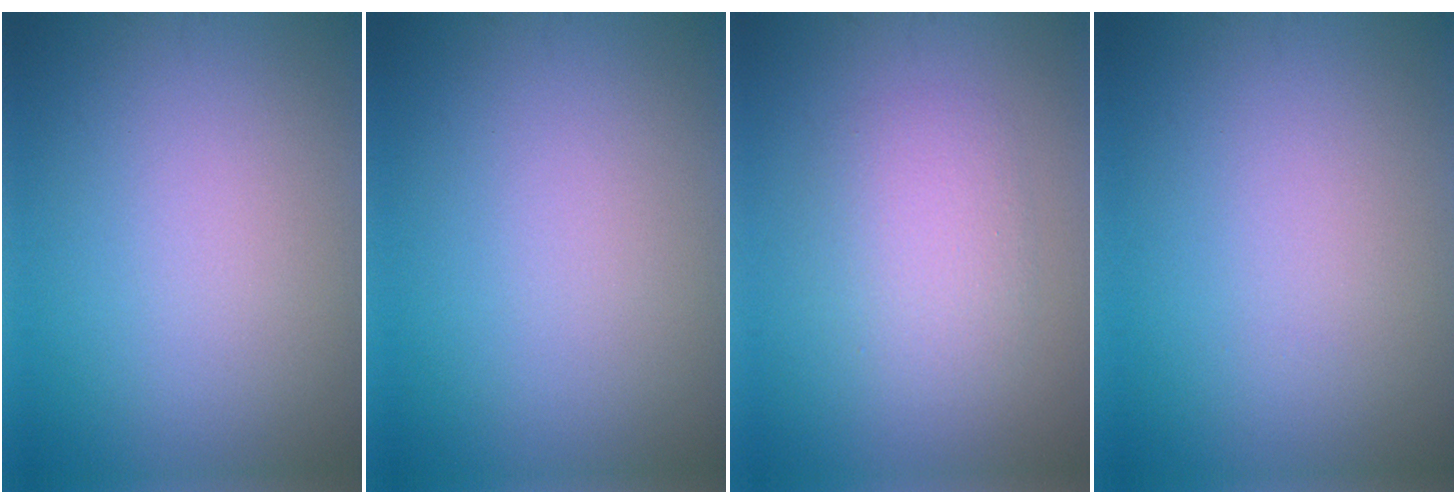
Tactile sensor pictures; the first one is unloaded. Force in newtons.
{"total": 0.0}
{"total": 2.8, "press": 2.8, "slide": 0.2}
{"total": 0.0}